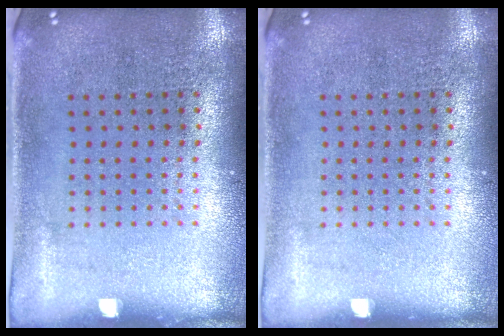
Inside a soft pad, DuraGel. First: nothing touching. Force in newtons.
{"total": 0.0}